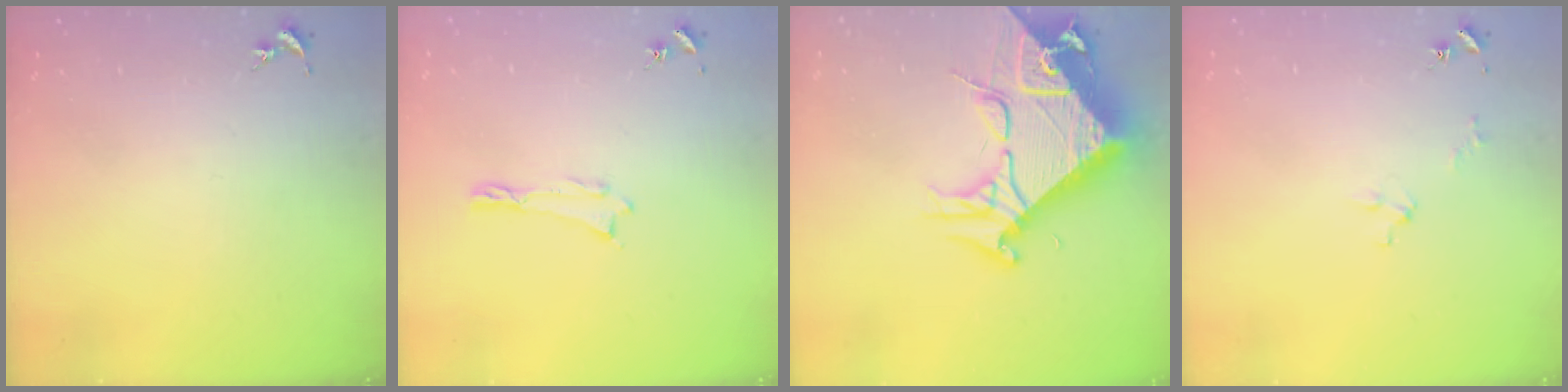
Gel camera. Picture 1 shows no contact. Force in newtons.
{"total": 0.0}
{"total": 17.0, "press": 16.9, "slide": 1.6}
{"total": 2.0, "press": 2.0, "slide": 0.1}